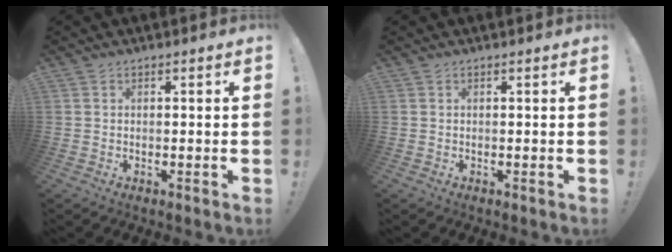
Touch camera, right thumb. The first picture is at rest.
{"total": 0.0}